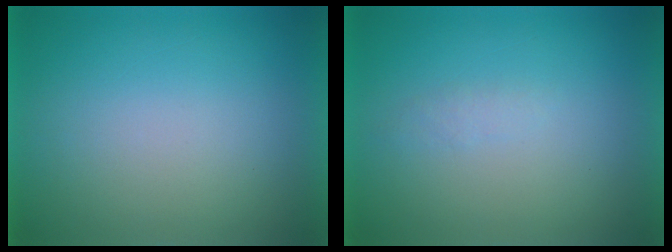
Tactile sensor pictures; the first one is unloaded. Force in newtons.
{"total": 1.2}